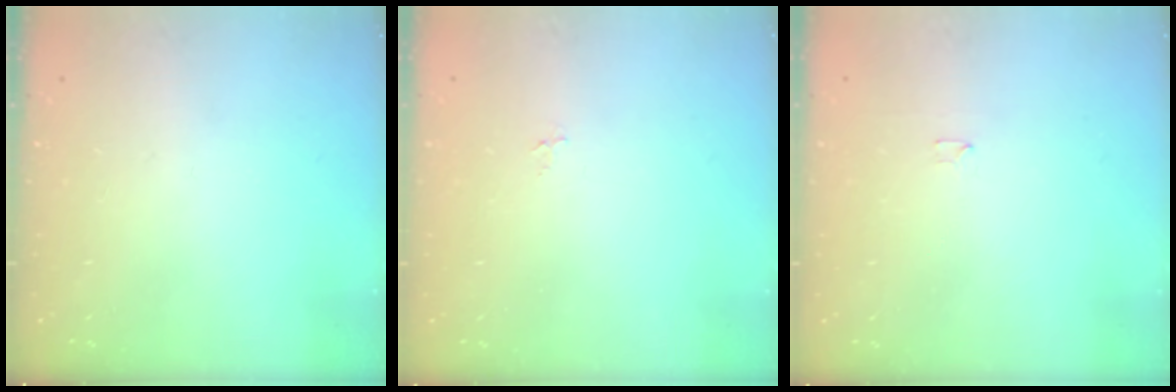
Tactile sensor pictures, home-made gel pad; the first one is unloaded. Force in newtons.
{"total": 2.7, "press": 2.7, "slide": 0.3}
{"total": 1.2, "press": 1.2, "slide": 0.0}